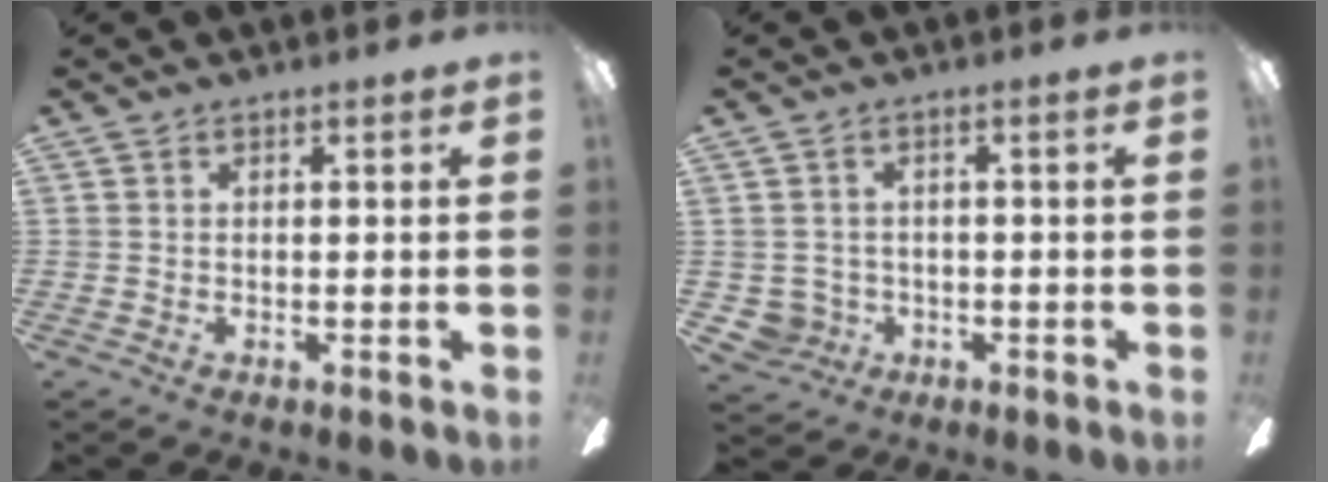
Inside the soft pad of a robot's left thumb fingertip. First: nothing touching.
{"total": 4.5, "force": [-1.1, 4.2, 0.8], "torque": [-0.035, 0.009, -0.021]}